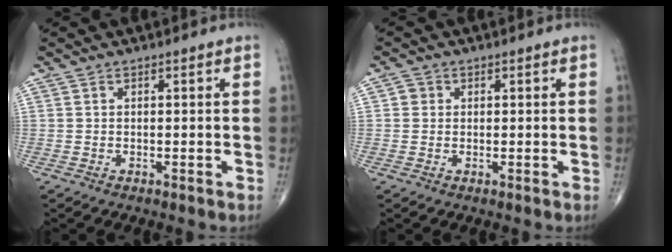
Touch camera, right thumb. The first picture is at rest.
{"total": 1.6, "force": [0.2, 1.5, 0.4], "torque": [0.002, 0.002, 0.000]}